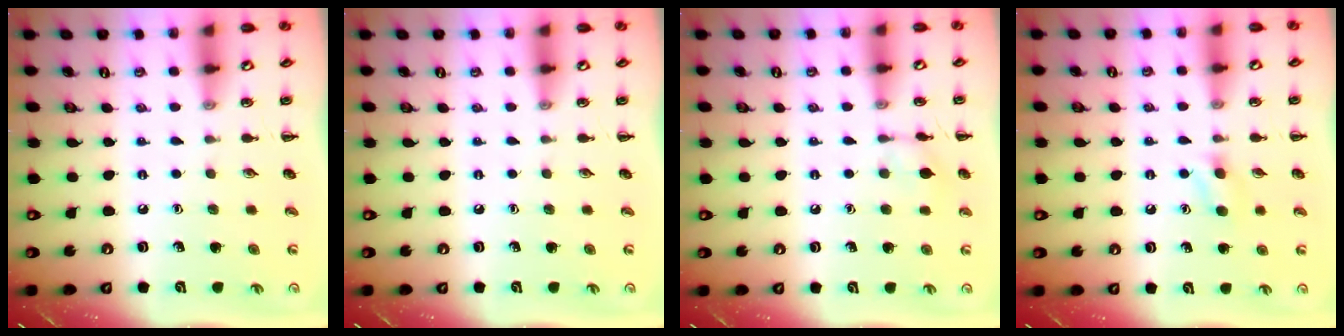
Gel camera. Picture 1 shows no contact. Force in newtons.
{"total": 0.0}
{"total": 7.5, "press": 7.2, "slide": 1.9}
{"total": 4.4, "press": 4.1, "slide": 1.6}